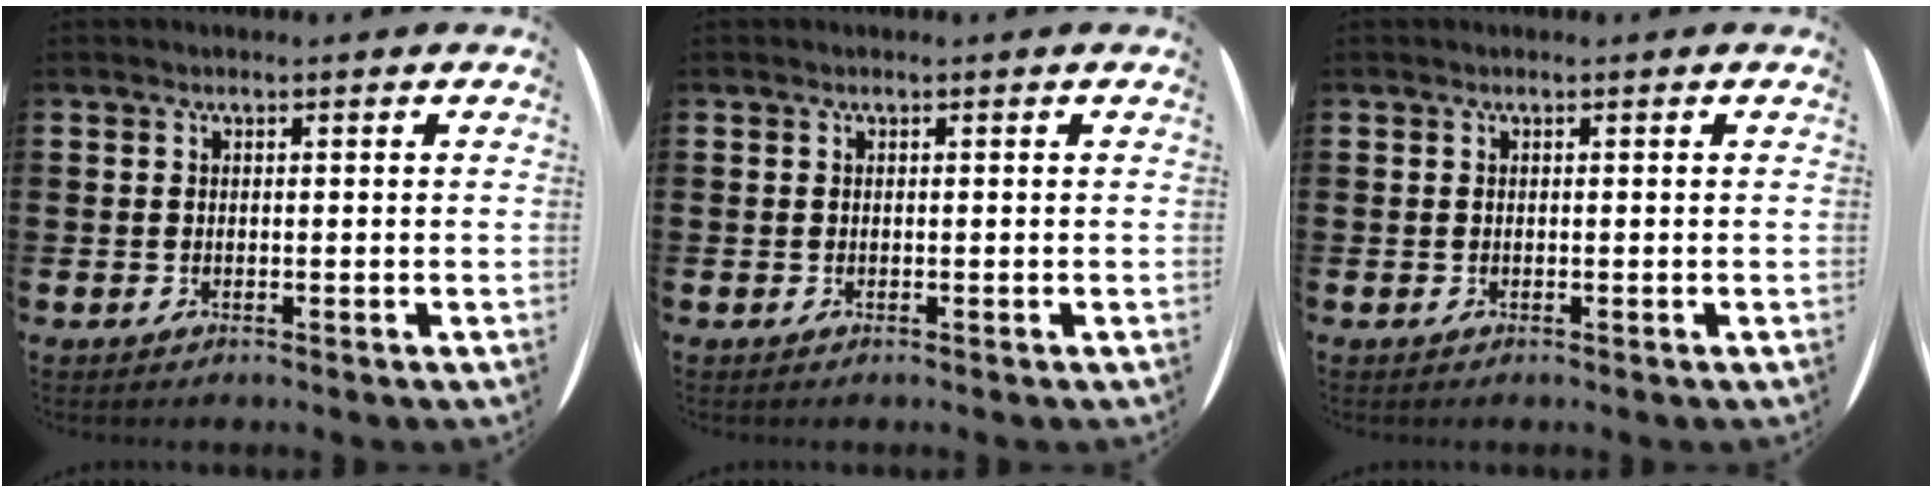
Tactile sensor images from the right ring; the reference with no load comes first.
{"total": 0.0}
{"total": 0.0}